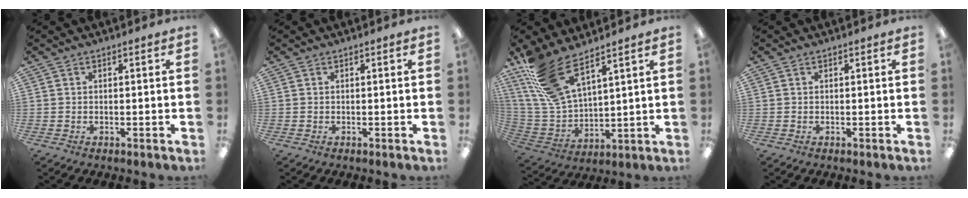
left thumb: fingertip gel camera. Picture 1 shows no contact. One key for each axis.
{"total": 0.0}
{"total": 15.6, "fx": 11.0, "fy": 5.7, "fz": 9.5, "tx": -0.226, "ty": -0.050, "tz": 0.204}
{"total": 0.0}